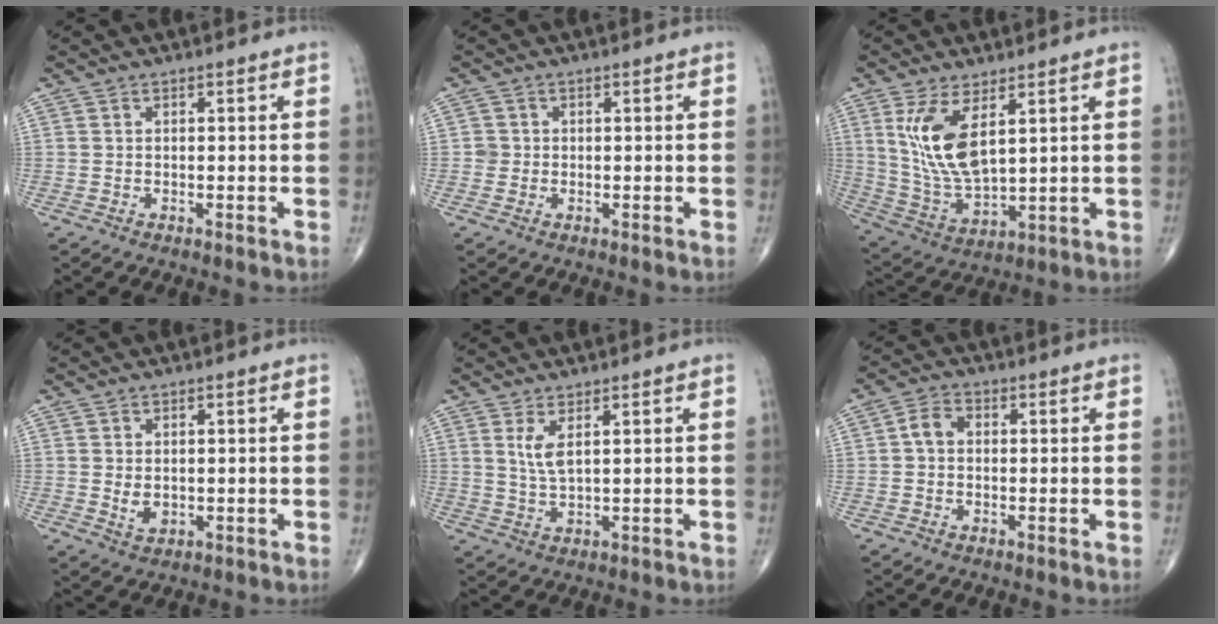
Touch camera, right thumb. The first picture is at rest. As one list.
[{"total": 1.5, "force": [-0.1, 1.5, 0.1], "torque": [0.009, 0.006, -0.004]}, {"total": 12.0, "force": [4.3, 5.1, 9.9], "torque": [-0.200, -0.027, 0.101]}, {"total": 2.9, "force": [0.1, 2.0, 2.1], "torque": [-0.032, -0.008, 0.010]}, {"total": 3.7, "force": [1.6, 1.0, 3.2], "torque": [-0.068, -0.014, 0.038]}, {"total": 3.6, "force": [0.1, 2.7, 2.4], "torque": [-0.040, 0.014, -0.004]}]